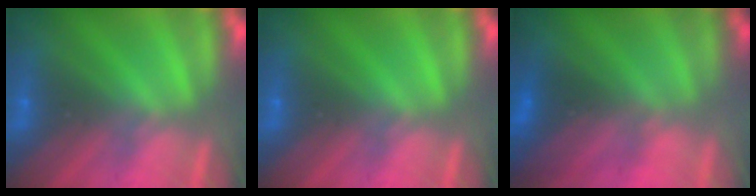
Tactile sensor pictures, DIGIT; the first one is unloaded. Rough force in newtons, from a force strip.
{"total": 0.0}
{"total": 2.4}